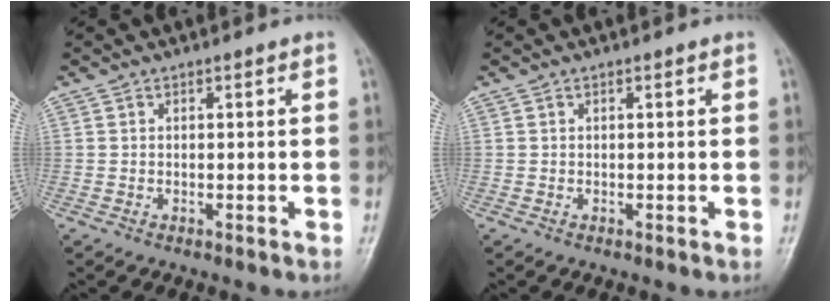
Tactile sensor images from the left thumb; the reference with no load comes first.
{"total": 0.0}